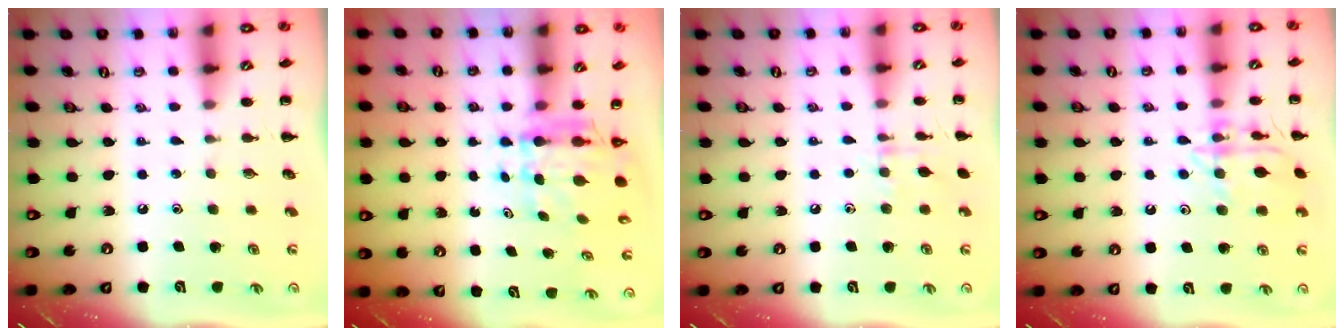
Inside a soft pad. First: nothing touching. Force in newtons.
{"total": 5.7, "press": 5.6, "slide": 1.1}
{"total": 7.6, "press": 7.3, "slide": 2.2}
{"total": 13.7, "press": 13.7, "slide": 0.4}